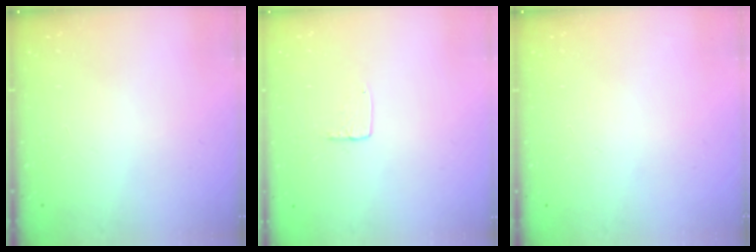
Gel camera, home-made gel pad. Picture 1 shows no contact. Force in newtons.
{"total": 3.9, "press": 3.9, "slide": 0.3}
{"total": 0.0}